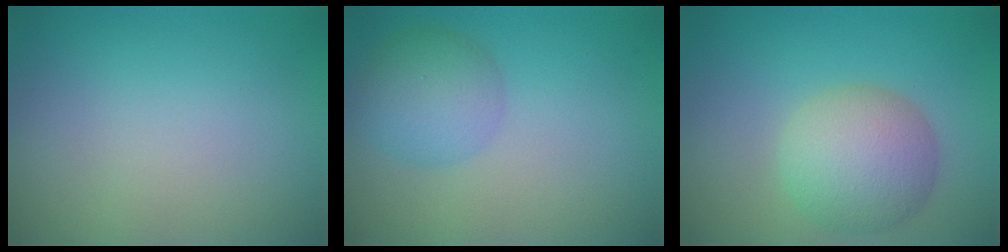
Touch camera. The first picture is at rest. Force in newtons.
{"total": 4.3, "press": 4.3, "slide": 0.1}
{"total": 5.8, "press": 5.8, "slide": 0.4}